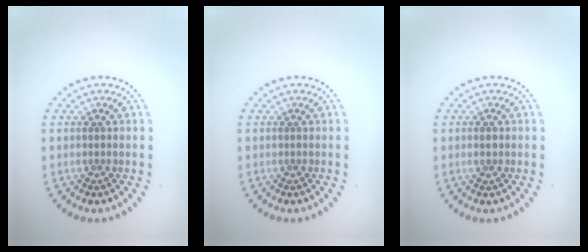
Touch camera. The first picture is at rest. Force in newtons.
{"total": 0.0}
{"total": 1.2, "press": 1.2, "slide": 0.2}